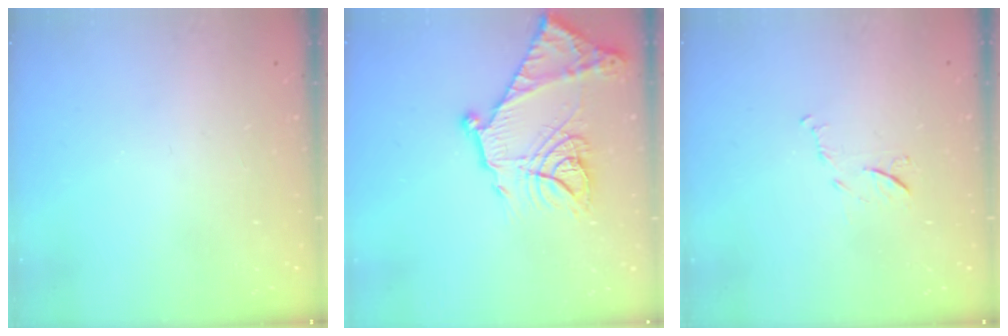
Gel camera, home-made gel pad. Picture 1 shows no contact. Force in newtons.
{"total": 20.7, "press": 20.6, "slide": 2.0}
{"total": 6.0, "press": 6.0, "slide": 0.6}